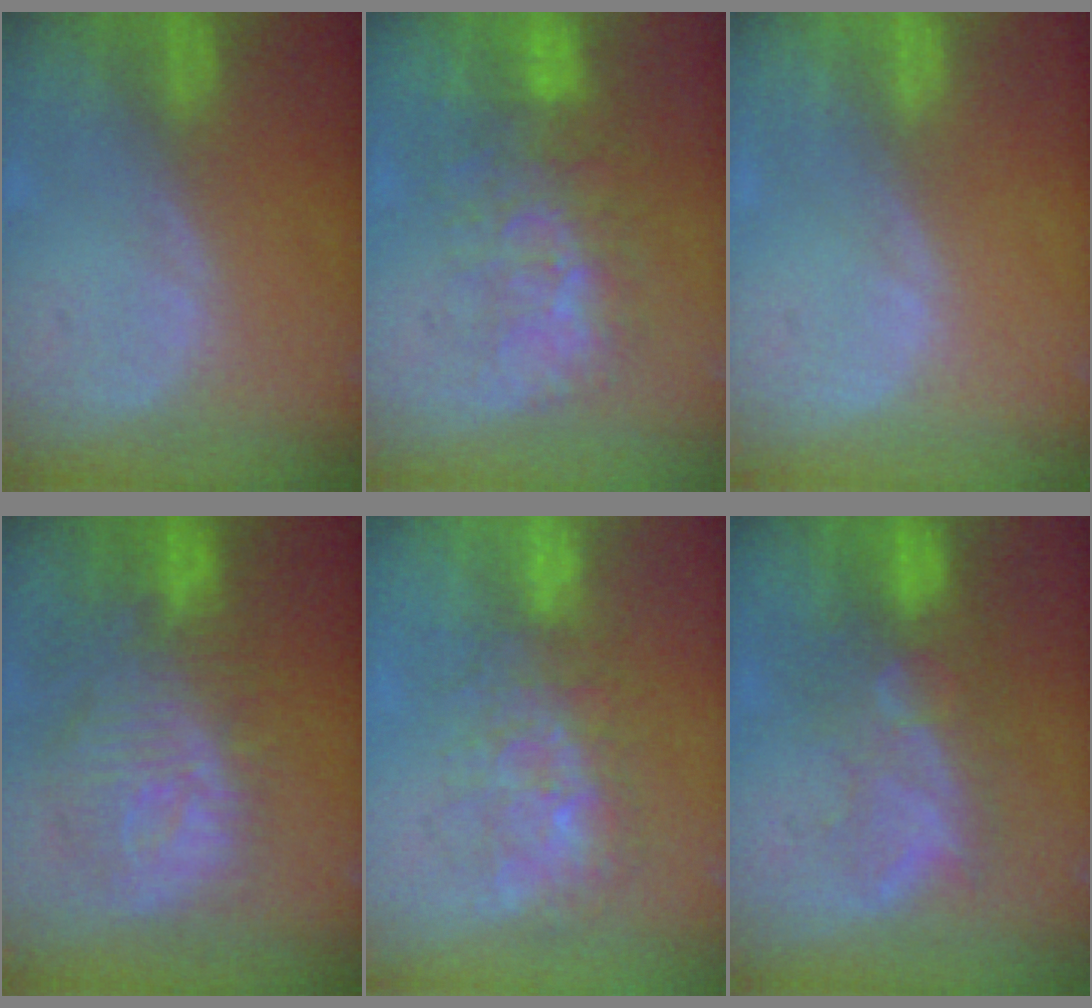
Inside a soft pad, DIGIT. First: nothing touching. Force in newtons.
{"total": 9.8, "press": 8.4, "slide": 5.0}
{"total": 0.0}
{"total": 12.2, "press": 10.9, "slide": 5.4}
{"total": 7.6, "press": 7.2, "slide": 2.4}
{"total": 10.0, "press": 8.6, "slide": 5.1}